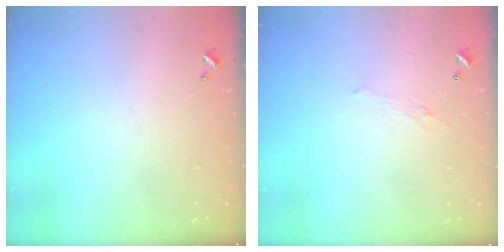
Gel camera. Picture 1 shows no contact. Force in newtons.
{"total": 0.9, "press": 0.5, "slide": 0.7}